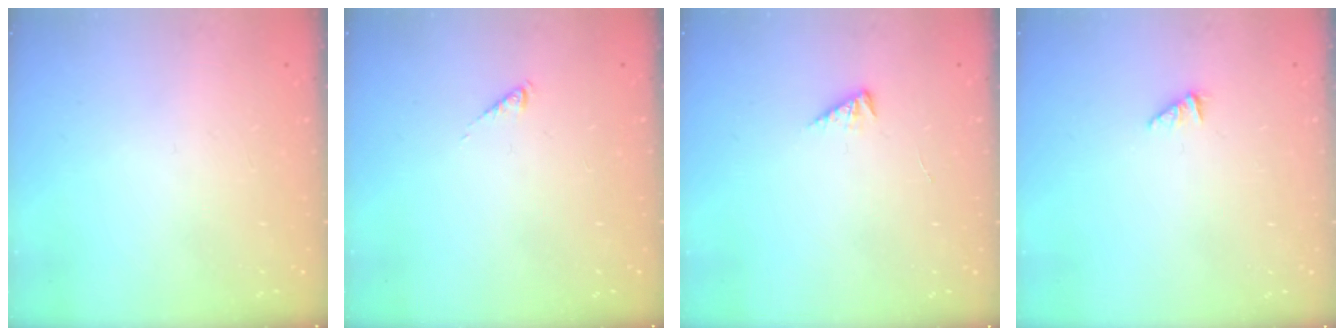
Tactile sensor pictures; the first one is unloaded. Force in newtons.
{"total": 0.0}
{"total": 2.1, "press": 2.0, "slide": 0.5}
{"total": 1.2, "press": 1.1, "slide": 0.2}